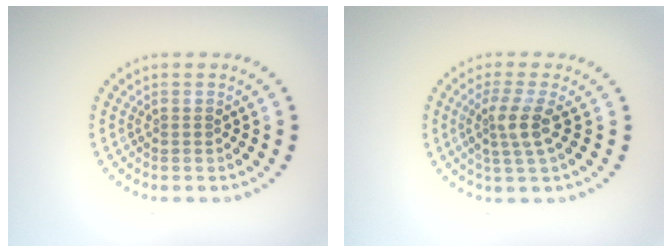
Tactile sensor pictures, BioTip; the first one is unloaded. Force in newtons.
{"total": 2.7, "press": 2.2, "slide": 1.6}